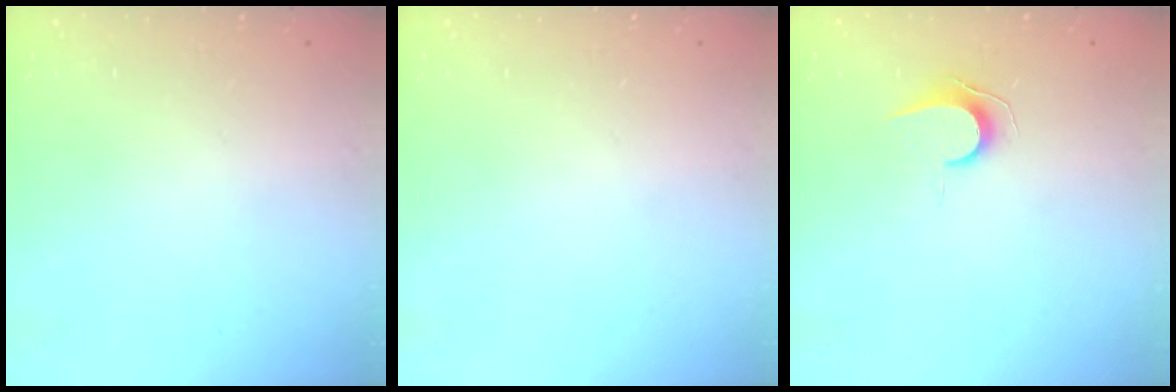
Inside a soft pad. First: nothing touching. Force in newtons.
{"total": 0.0}
{"total": 7.0, "press": 7.0, "slide": 0.6}